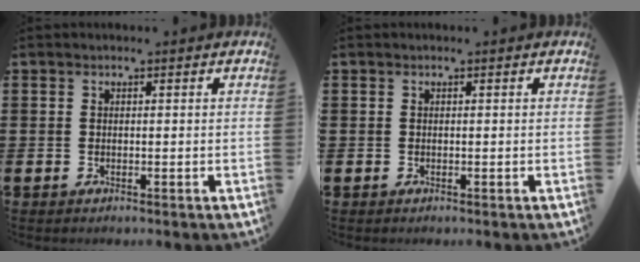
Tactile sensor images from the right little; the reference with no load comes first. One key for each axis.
{"total": 0.0}